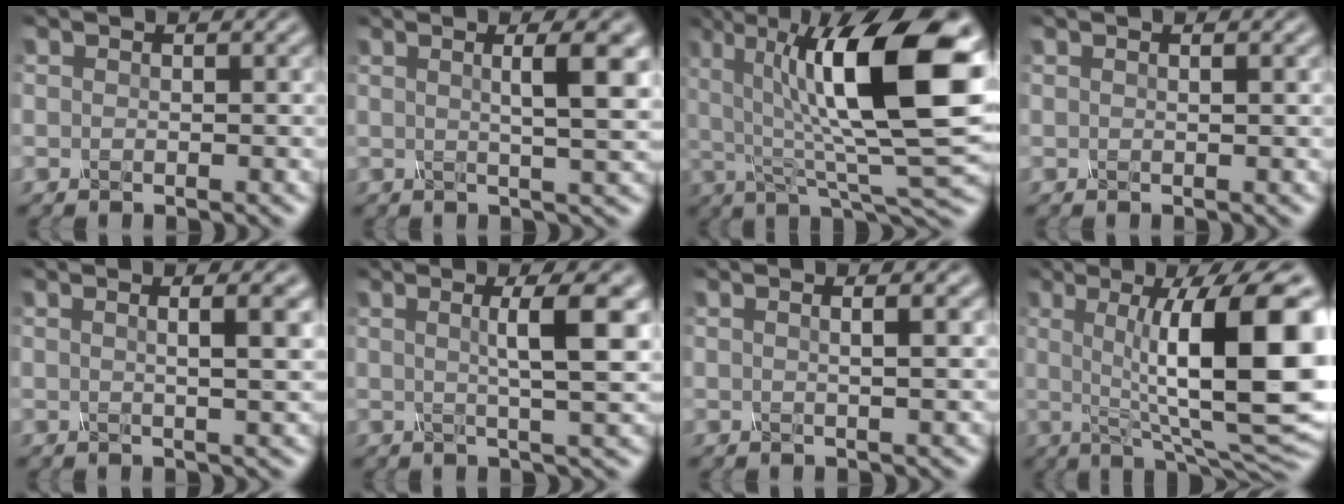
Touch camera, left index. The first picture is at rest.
{"total": 5.8, "force": [1.3, 1.6, 5.4], "torque": [-0.045, 0.019, 0.011]}
{"total": 15.6, "force": [4.0, 4.7, 14.3], "torque": [-0.221, 0.007, 0.059]}
{"total": 0.7, "force": [0.3, 0.2, 0.5], "torque": [-0.001, 0.004, 0.002]}
{"total": 5.2, "force": [1.6, 2.1, 4.5], "torque": [-0.027, 0.031, -0.006]}
{"total": 6.5, "force": [1.4, 1.4, 6.2], "torque": [-0.066, 0.014, 0.020]}
{"total": 3.3, "force": [1.2, 1.5, 2.6], "torque": [-0.010, 0.022, -0.012]}
{"total": 14.4, "force": [1.2, 3.9, 13.8], "torque": [-0.166, 0.011, 0.020]}